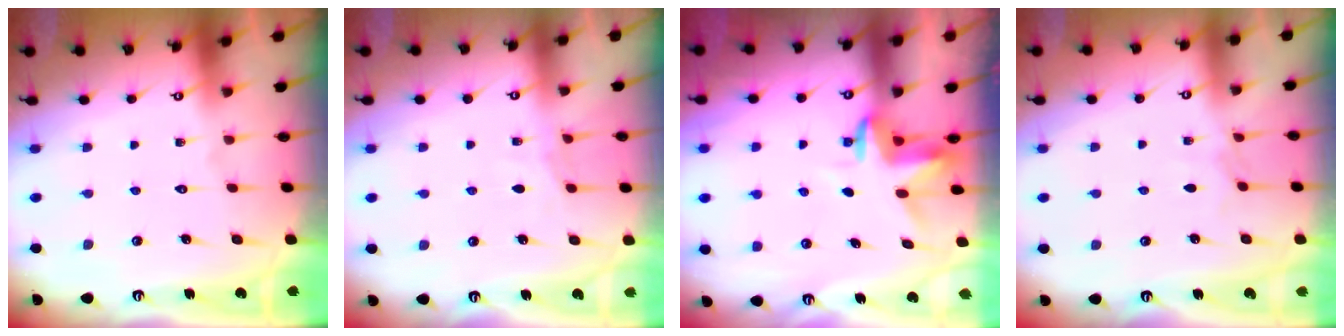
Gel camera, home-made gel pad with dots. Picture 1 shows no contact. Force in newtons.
{"total": 3.5, "press": 3.5, "slide": 0.4}
{"total": 3.5, "press": 3.5, "slide": 0.2}
{"total": 2.8, "press": 2.8, "slide": 0.5}